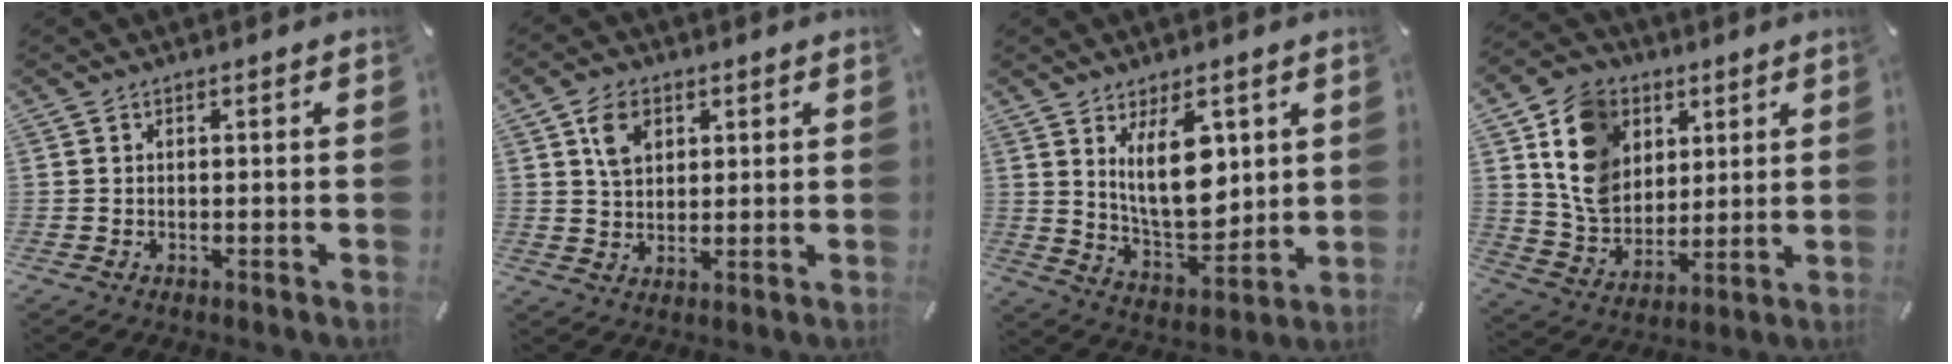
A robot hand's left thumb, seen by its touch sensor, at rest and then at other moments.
{"total": 6.4, "force": [2.7, 4.7, 3.4], "torque": [-0.054, 0.000, 0.047]}
{"total": 14.0, "force": [5.2, 7.4, 10.7], "torque": [-0.189, -0.028, 0.087]}
{"total": 13.2, "force": [4.9, 11.1, 5.1], "torque": [-0.099, -0.009, 0.099]}